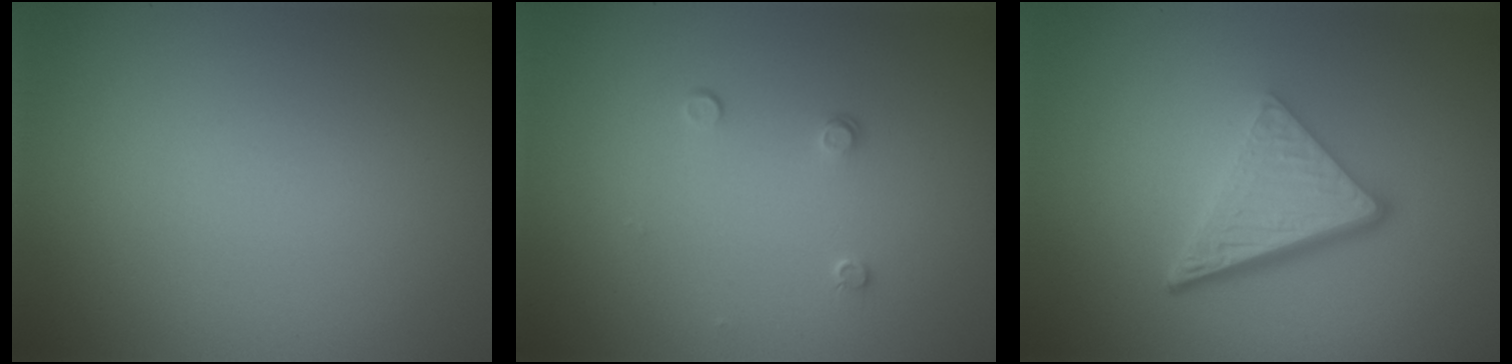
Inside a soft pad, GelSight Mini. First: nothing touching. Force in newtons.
{"total": 0.9, "press": 0.6, "slide": 0.6}
{"total": 5.5, "press": 3.7, "slide": 4.0}